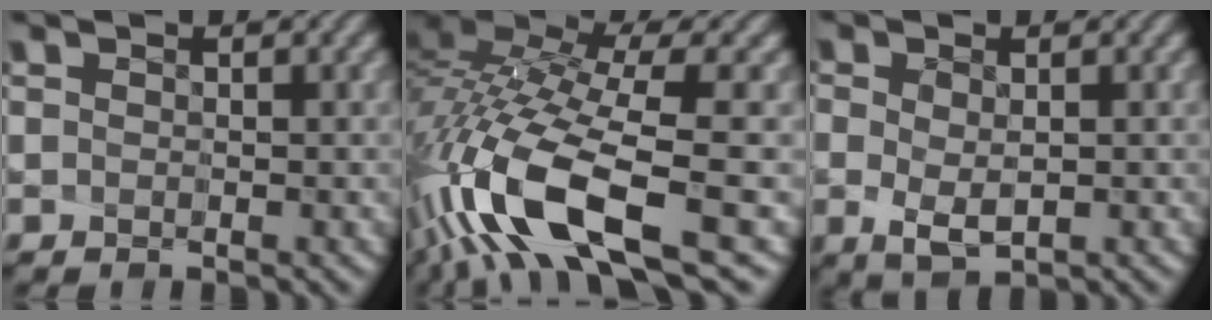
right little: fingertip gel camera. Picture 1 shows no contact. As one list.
[{"total": 12.3, "force": [-5.9, 3.5, 10.3], "torque": [-0.218, -0.010, -0.095]}, {"total": 2.4, "force": [-1.3, 0.9, 1.9], "torque": [-0.034, -0.022, -0.004]}]